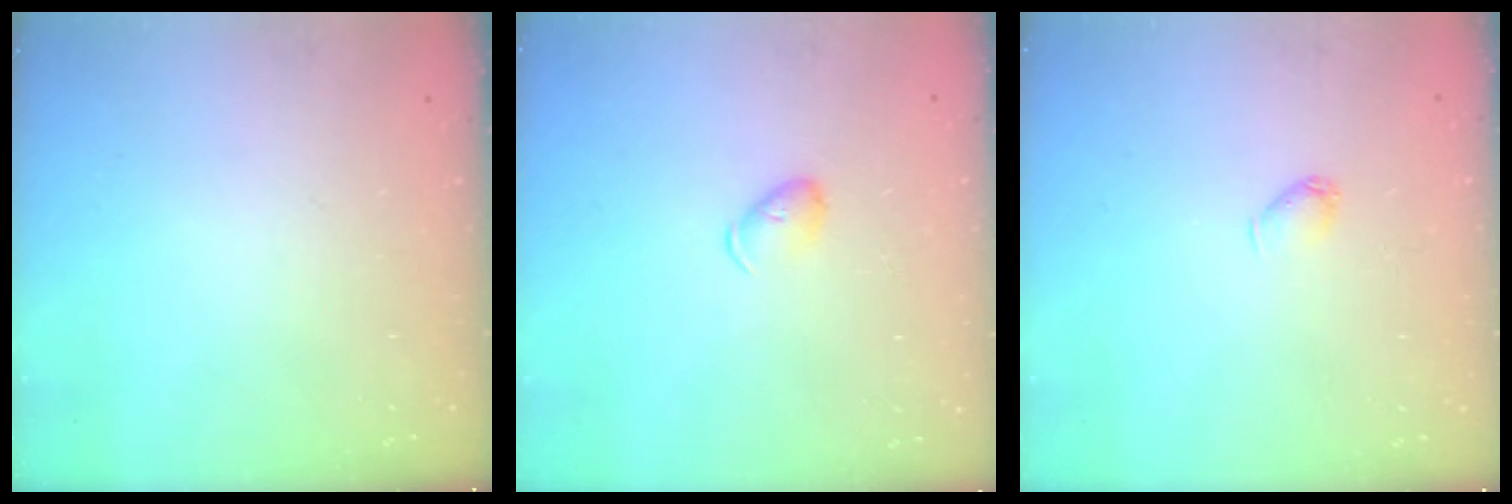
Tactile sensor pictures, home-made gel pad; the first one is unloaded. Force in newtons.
{"total": 4.5, "press": 4.5, "slide": 0.6}
{"total": 2.5, "press": 2.5, "slide": 0.5}